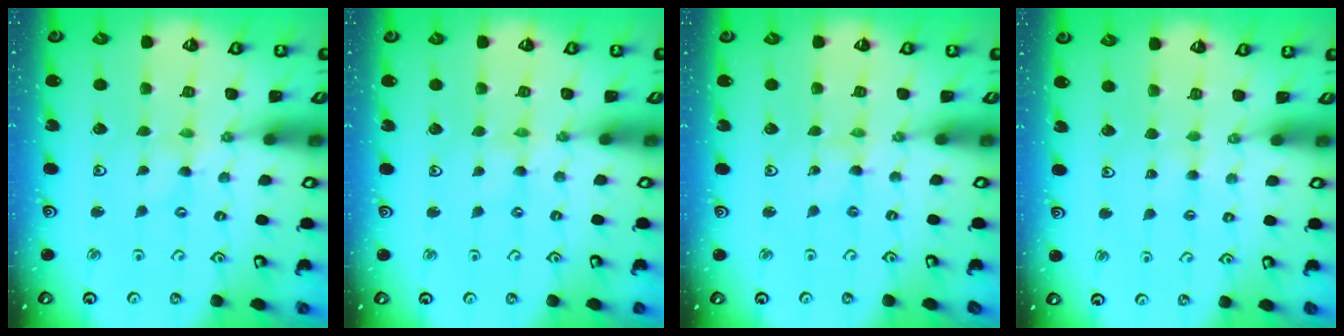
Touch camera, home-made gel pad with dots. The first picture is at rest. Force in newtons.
{"total": 1.2, "press": 1.2, "slide": 0.3}
{"total": 1.3, "press": 1.3, "slide": 0.1}
{"total": 1.8, "press": 1.7, "slide": 0.4}